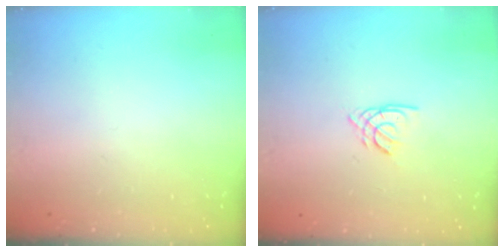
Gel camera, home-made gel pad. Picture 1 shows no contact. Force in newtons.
{"total": 1.8, "press": 1.8, "slide": 0.3}